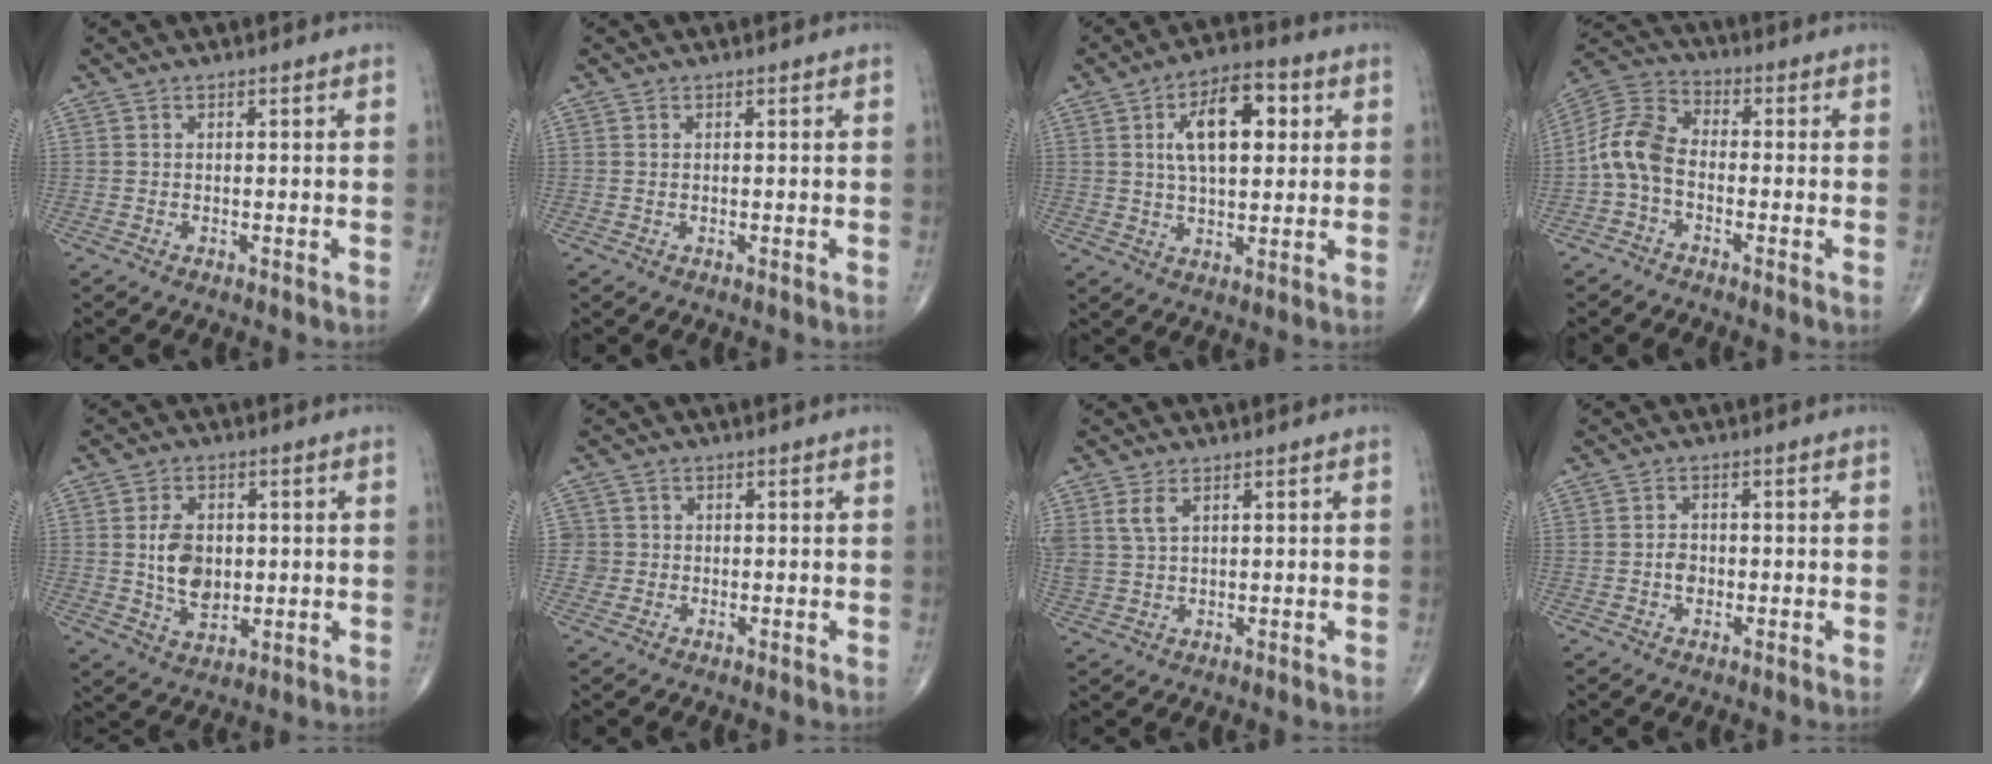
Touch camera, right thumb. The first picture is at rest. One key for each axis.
{"total": 0.0}
{"total": 12.8, "fx": 3.4, "fy": 6.2, "fz": 10.6, "tx": -0.150, "ty": 0.004, "tz": 0.052}
{"total": 8.9, "fx": -2.1, "fy": 5.6, "fz": 6.5, "tx": -0.126, "ty": 0.030, "tz": -0.057}
{"total": 8.4, "fx": 0.5, "fy": 5.7, "fz": 6.2, "tx": -0.089, "ty": -0.009, "tz": 0.015}
{"total": 2.5, "fx": -0.1, "fy": 2.5, "fz": -0.1, "tx": 0.022, "ty": 0.008, "tz": -0.005}
{"total": 4.1, "fx": 2.0, "fy": 2.3, "fz": 2.8, "tx": -0.065, "ty": -0.002, "tz": 0.050}
{"total": 2.4, "fx": -0.6, "fy": 1.8, "fz": 1.4, "tx": -0.012, "ty": 0.005, "tz": -0.012}